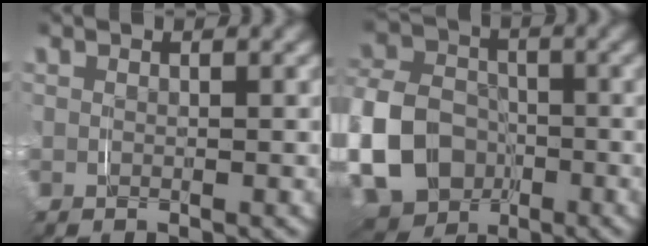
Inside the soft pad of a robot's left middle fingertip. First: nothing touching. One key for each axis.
{"total": 9.6, "fx": -2.8, "fy": 8.1, "fz": 4.3, "tx": -0.111, "ty": -0.033, "tz": -0.045}